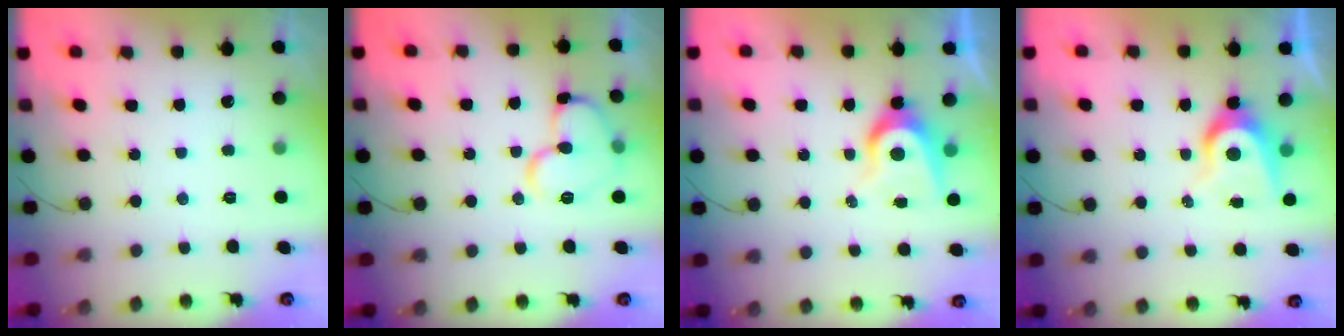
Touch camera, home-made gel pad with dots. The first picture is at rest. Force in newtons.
{"total": 12.5, "press": 12.4, "slide": 1.6}
{"total": 7.1, "press": 7.1, "slide": 0.5}
{"total": 7.1, "press": 7.1, "slide": 0.5}